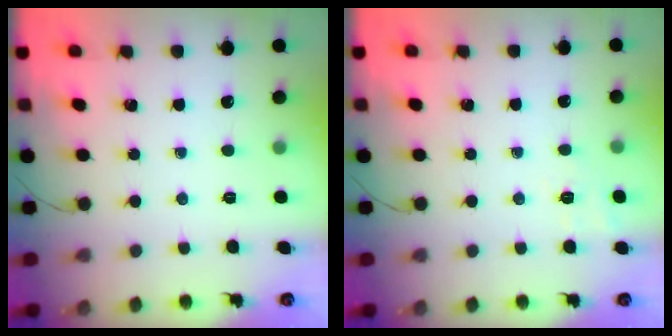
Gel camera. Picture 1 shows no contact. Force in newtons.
{"total": 2.2, "press": 1.3, "slide": 1.8}